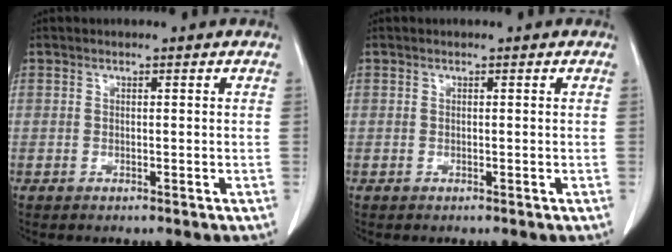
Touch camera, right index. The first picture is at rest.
{"total": 0.0}